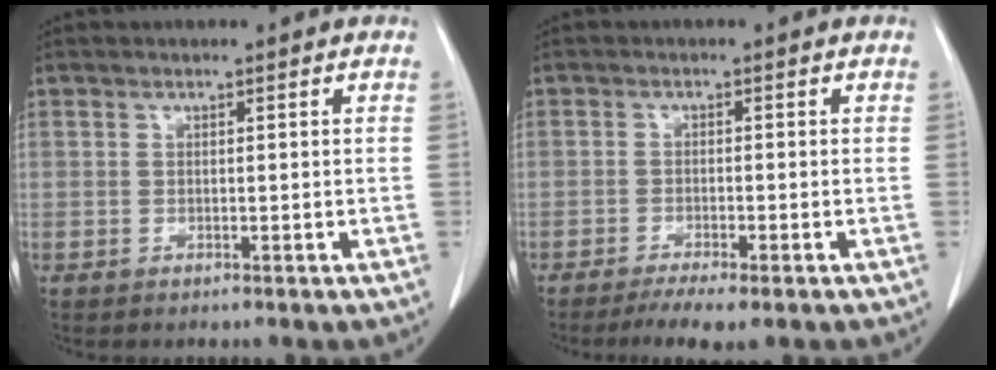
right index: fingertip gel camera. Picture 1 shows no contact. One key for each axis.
{"total": 4.9, "fx": -3.5, "fy": 0.5, "fz": 3.5, "tx": -0.053, "ty": -0.011, "tz": -0.054}